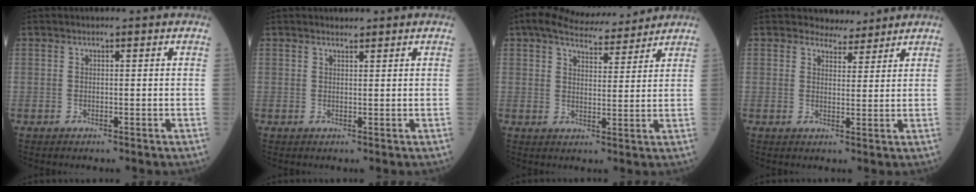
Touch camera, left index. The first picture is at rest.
{"total": 0.9, "force": [0.8, 0.2, 0.2], "torque": [-0.011, 0.002, 0.014]}
{"total": 10.5, "force": [9.4, 2.5, 3.8], "torque": [-0.061, 0.021, 0.136]}
{"total": 3.5, "force": [3.3, 1.2, 0.1], "torque": [-0.001, 0.000, 0.048]}